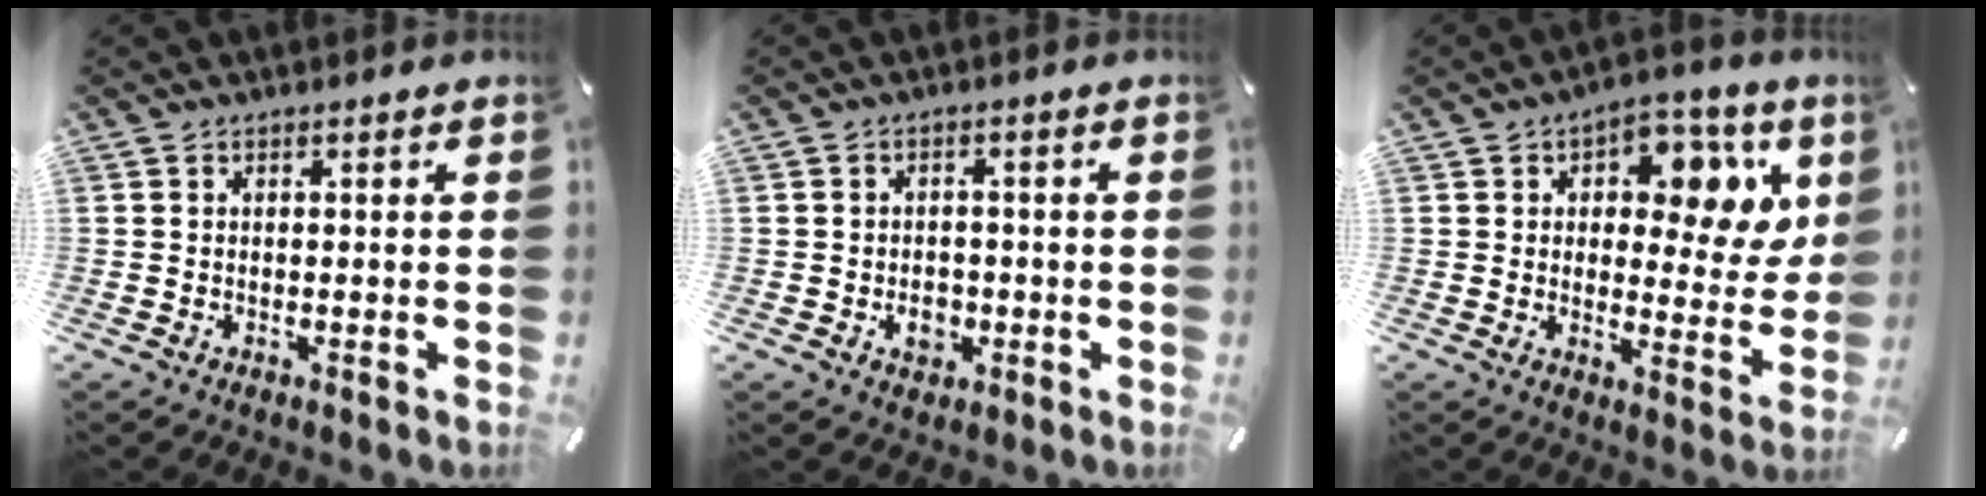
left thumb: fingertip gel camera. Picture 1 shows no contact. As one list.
[{"total": 4.6, "force": [-1.3, 3.6, 2.4], "torque": [-0.025, 0.001, -0.024]}, {"total": 12.1, "force": [5.3, 7.7, 7.8], "torque": [-0.088, -0.038, 0.088]}]